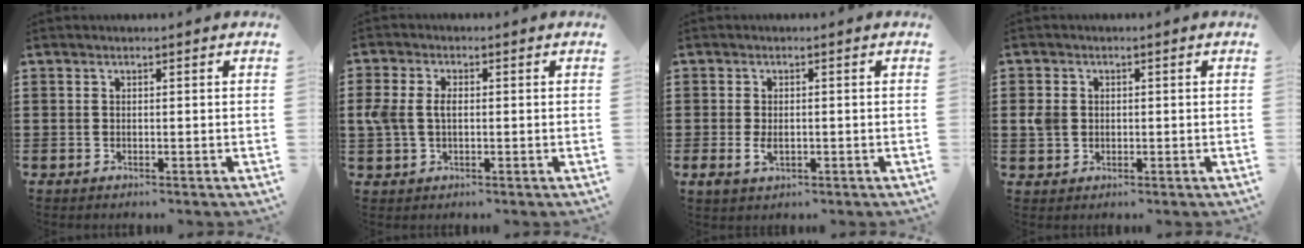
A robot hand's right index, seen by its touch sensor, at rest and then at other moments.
{"total": 3.9, "force": [0.2, 2.5, 3.0], "torque": [-0.085, 0.001, -0.005]}
{"total": 2.2, "force": [-0.3, 1.3, 1.8], "torque": [-0.036, 0.000, -0.006]}
{"total": 2.6, "force": [0.1, 2.2, 1.4], "torque": [-0.049, 0.002, -0.004]}